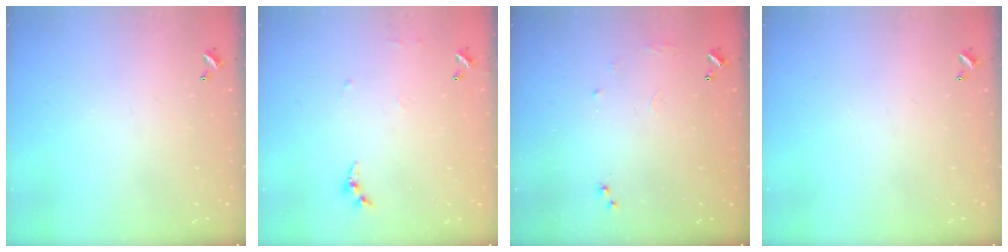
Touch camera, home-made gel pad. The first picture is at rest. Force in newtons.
{"total": 6.5, "press": 6.5, "slide": 0.8}
{"total": 6.4, "press": 6.3, "slide": 1.0}
{"total": 0.0}